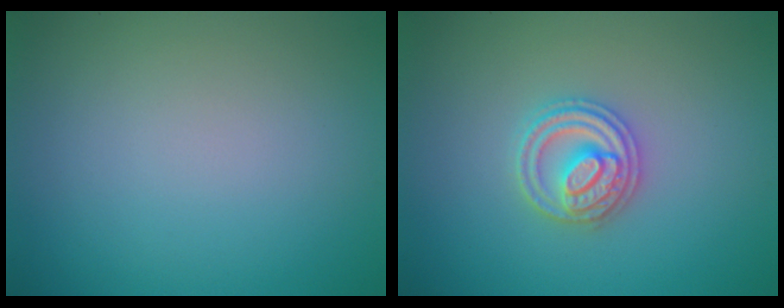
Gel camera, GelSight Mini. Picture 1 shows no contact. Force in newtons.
{"total": 3.7, "press": 3.7, "slide": 0.4}